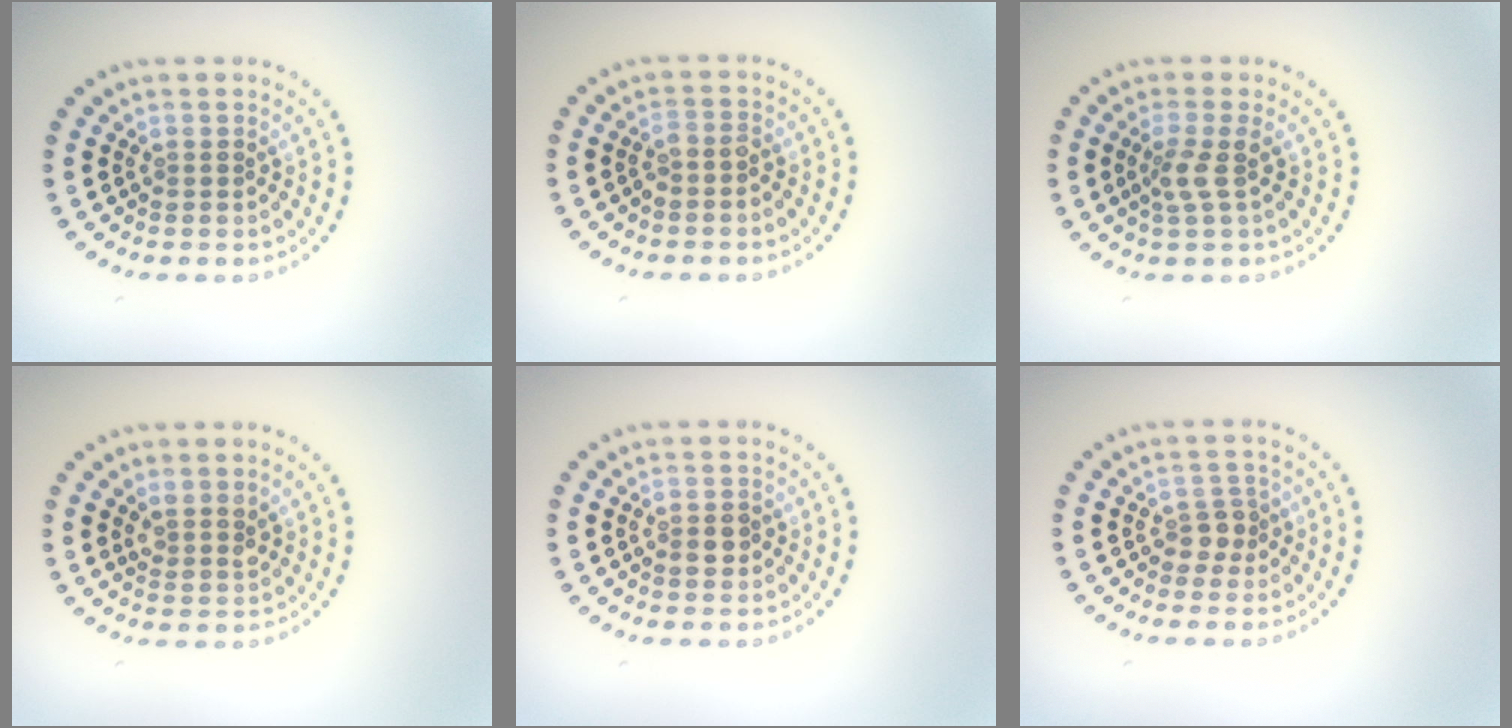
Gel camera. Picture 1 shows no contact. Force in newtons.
{"total": 1.1, "press": 0.9, "slide": 0.6}
{"total": 1.9, "press": 1.4, "slide": 1.3}
{"total": 1.8, "press": 1.5, "slide": 0.9}
{"total": 1.4, "press": 1.3, "slide": 0.3}
{"total": 1.8, "press": 1.5, "slide": 1.1}